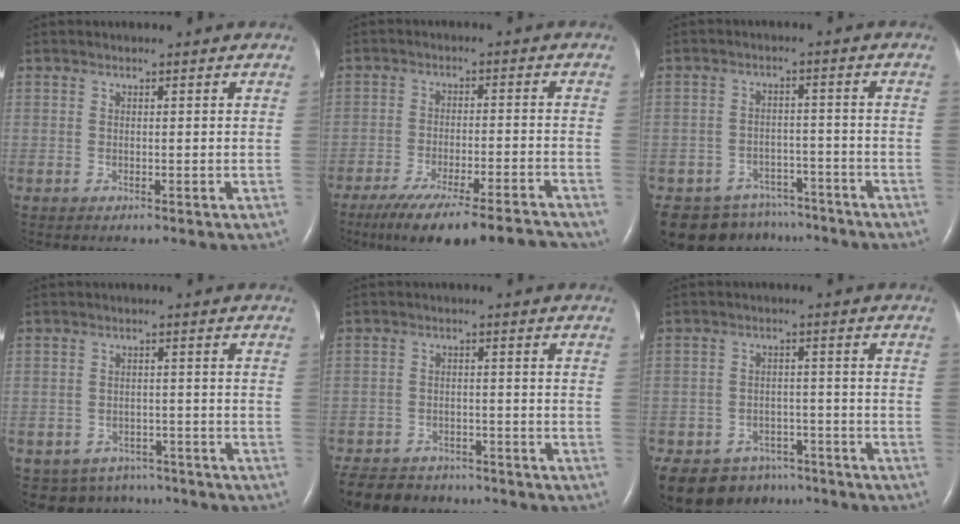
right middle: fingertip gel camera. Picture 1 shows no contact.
{"total": 16.2, "force": [-13.9, 1.4, 8.1], "torque": [-0.108, -0.017, -0.208]}
{"total": 11.4, "force": [-9.5, 5.8, 1.9], "torque": [-0.037, 0.010, -0.128]}
{"total": 7.5, "force": [-5.9, 4.6, 0.7], "torque": [-0.014, 0.011, -0.073]}
{"total": 11.7, "force": [-9.7, 5.7, 3.4], "torque": [-0.081, -0.004, -0.134]}
{"total": 11.4, "force": [-8.6, 6.9, 2.8], "torque": [-0.057, 0.009, -0.117]}